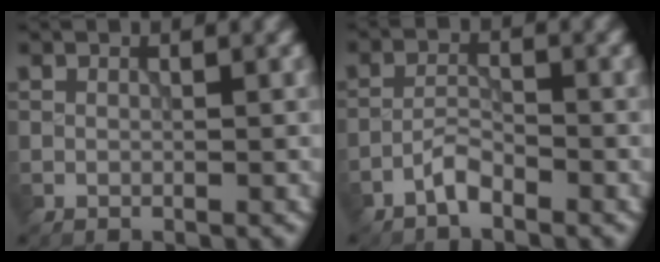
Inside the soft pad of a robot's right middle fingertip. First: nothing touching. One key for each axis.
{"total": 2.0, "fx": -1.6, "fy": 0.5, "fz": 1.0, "tx": -0.022, "ty": 0.007, "tz": -0.036}